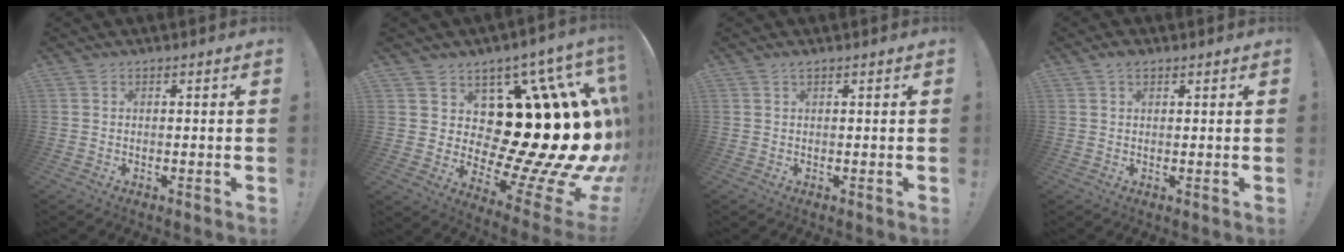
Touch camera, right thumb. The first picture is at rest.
{"total": 24.5, "force": [0.5, 10.1, 22.3], "torque": [-0.302, -0.081, 0.061]}
{"total": 0.7, "force": [0.5, 0.0, 0.6], "torque": [-0.012, 0.001, 0.008]}
{"total": 2.2, "force": [1.4, 1.0, 1.4], "torque": [-0.020, -0.002, 0.024]}